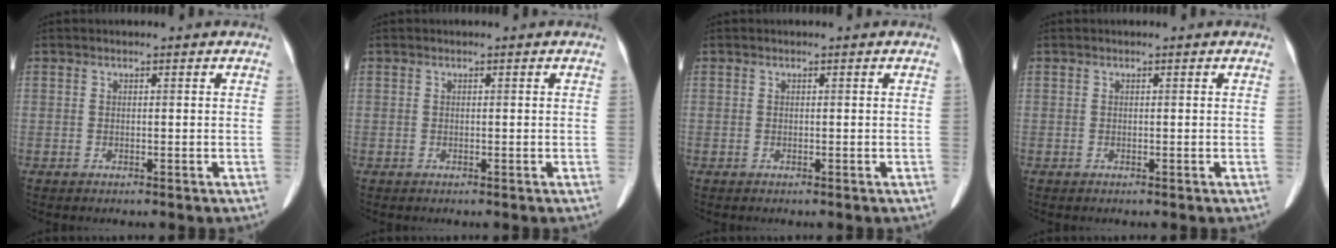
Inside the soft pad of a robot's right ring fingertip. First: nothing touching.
{"total": 0.0}
{"total": 0.0}
{"total": 0.0}